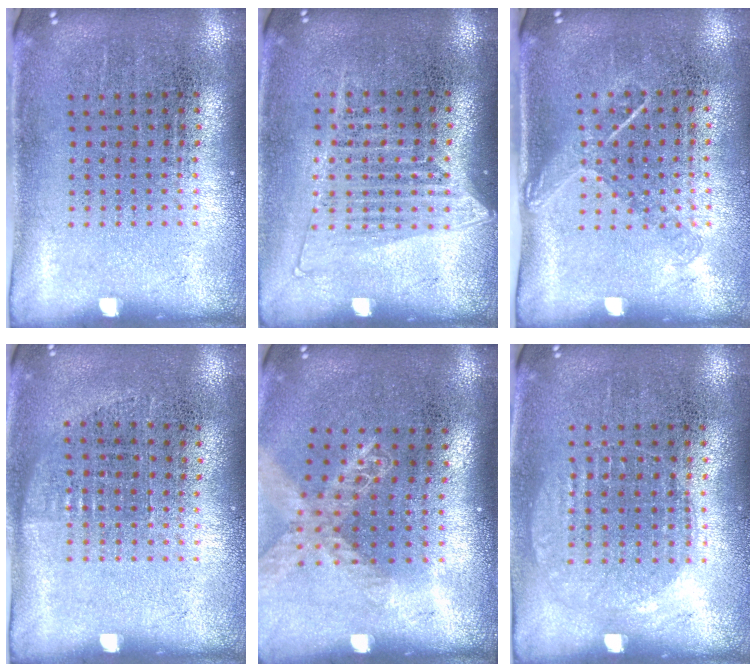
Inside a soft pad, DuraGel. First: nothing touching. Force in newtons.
{"total": 1.3, "press": 1.1, "slide": 0.6}
{"total": 1.3, "press": 1.0, "slide": 0.9}
{"total": 0.7, "press": 0.6, "slide": 0.3}
{"total": 1.5, "press": 1.2, "slide": 0.8}
{"total": 1.0, "press": 0.9, "slide": 0.4}